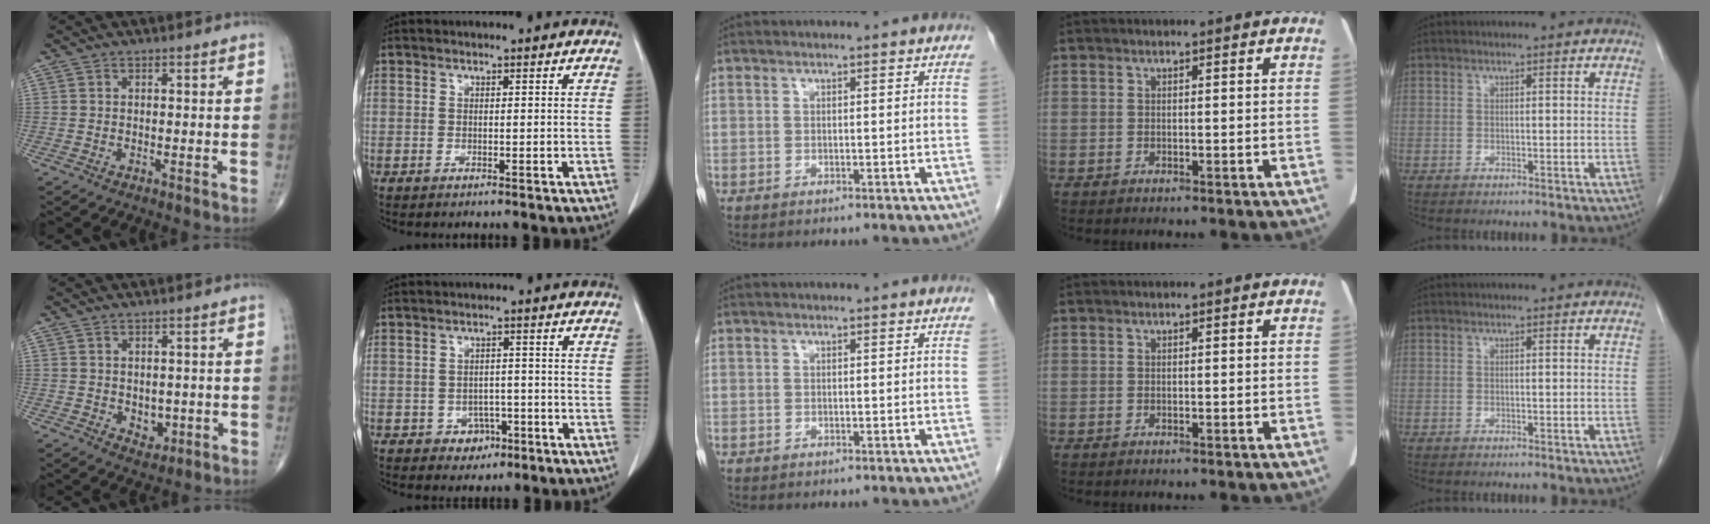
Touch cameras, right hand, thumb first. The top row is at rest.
{"thumb": {"total": 3.5, "force": [-0.3, 2.6, 2.3], "torque": [-0.015, -0.005, 0.007]}, "index": {"total": 3.3, "force": [-1.5, 2.8, 1.0], "torque": [-0.005, 0.010, -0.010]}}